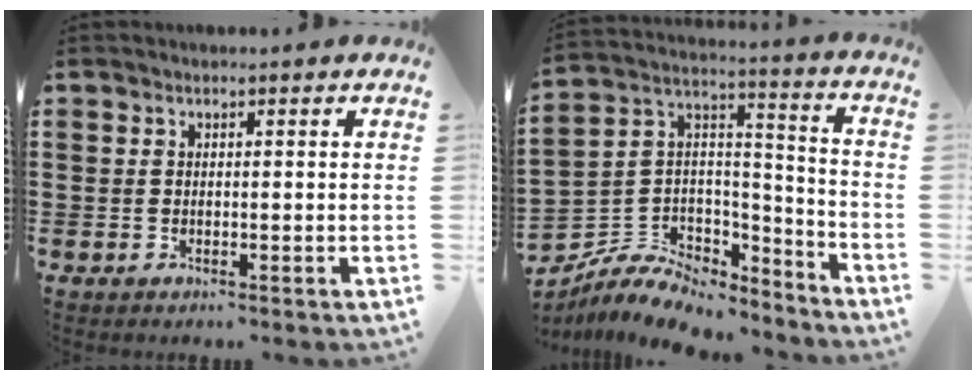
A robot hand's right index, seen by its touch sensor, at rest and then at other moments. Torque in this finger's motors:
{"motor_torque": [0.59, -0.94, 0.25, 0.02]}